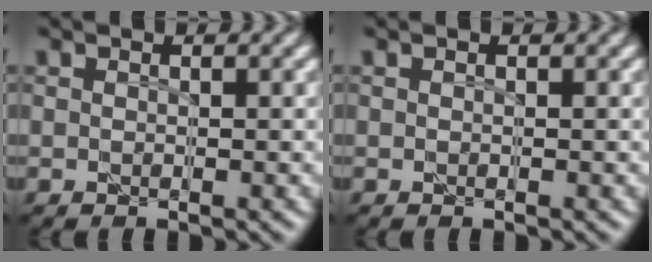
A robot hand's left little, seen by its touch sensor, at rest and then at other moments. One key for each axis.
{"total": 0.0}